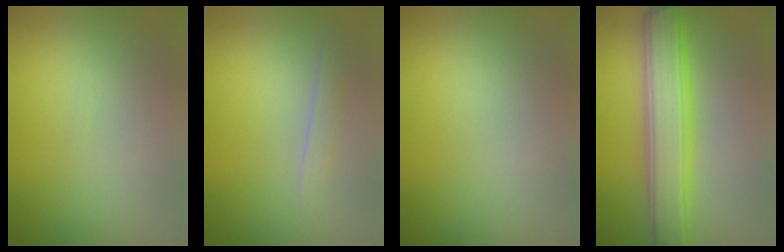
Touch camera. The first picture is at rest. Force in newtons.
{"total": 1.1, "press": 1.1, "slide": 0.0}
{"total": 0.0}
{"total": 5.2, "press": 5.2, "slide": 0.1}